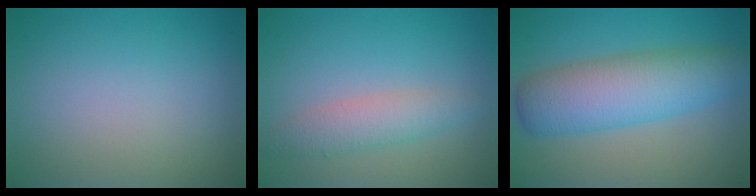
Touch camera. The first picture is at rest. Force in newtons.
{"total": 2.9, "press": 2.9, "slide": 0.1}
{"total": 7.2, "press": 7.2, "slide": 0.1}